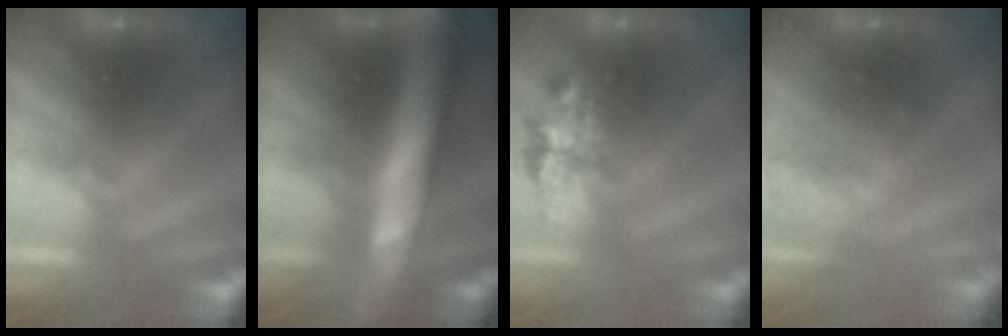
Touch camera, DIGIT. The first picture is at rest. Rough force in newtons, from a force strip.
{"total": 6.3}
{"total": 2.4}
{"total": 7.0}